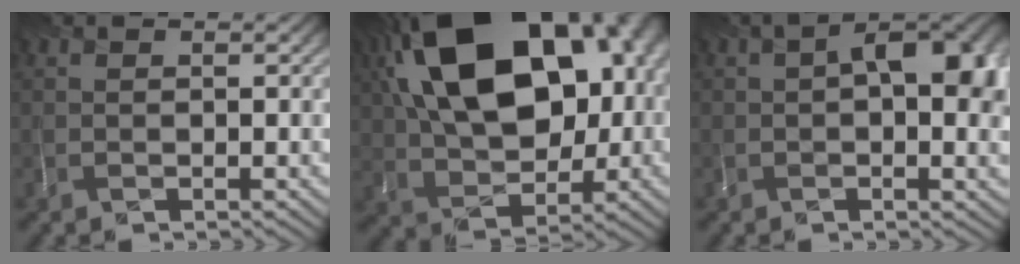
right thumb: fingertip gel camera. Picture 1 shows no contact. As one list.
[{"total": 21.7, "force": [5.7, 13.9, 15.6], "torque": [-0.289, 0.050, 0.105]}, {"total": 9.1, "force": [1.5, 4.7, 7.7], "torque": [-0.097, -0.004, 0.027]}]